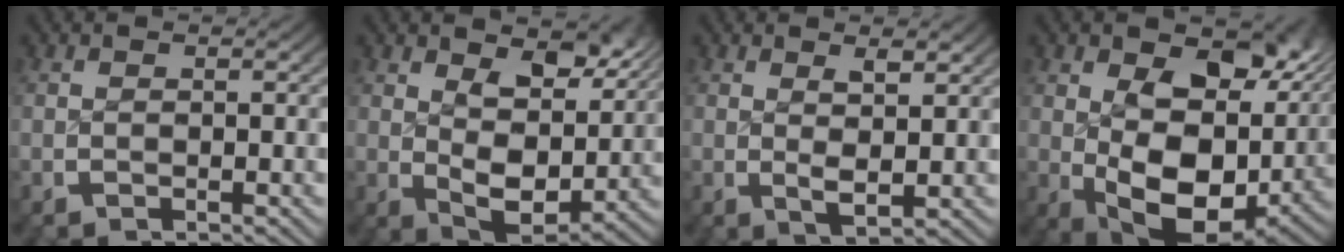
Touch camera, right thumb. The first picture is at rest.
{"total": 7.0, "force": [1.7, 4.1, 5.4], "torque": [-0.098, -0.034, 0.040]}
{"total": 2.4, "force": [0.9, 1.0, 2.0], "torque": [-0.036, -0.009, 0.021]}
{"total": 13.6, "force": [-0.4, 8.6, 10.4], "torque": [-0.183, -0.060, 0.021]}